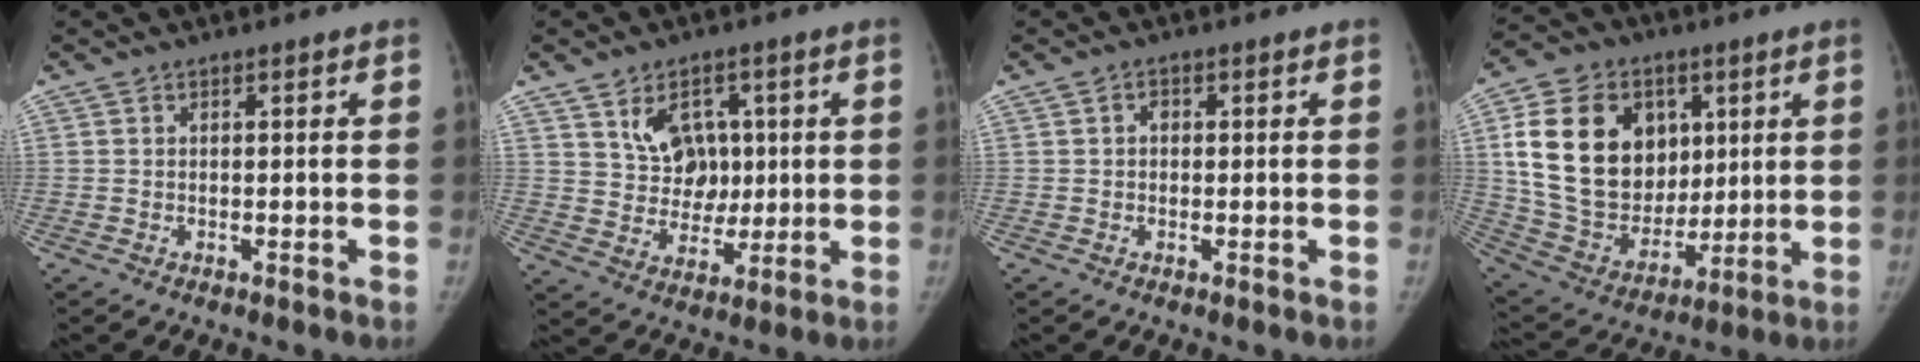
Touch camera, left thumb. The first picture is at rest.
{"total": 9.5, "force": [3.5, 7.4, 4.9], "torque": [-0.039, -0.020, 0.067]}
{"total": 1.4, "force": [0.2, 1.2, 0.7], "torque": [-0.003, 0.004, -0.001]}
{"total": 23.8, "force": [6.4, 18.0, 14.1], "torque": [-0.240, -0.006, 0.128]}